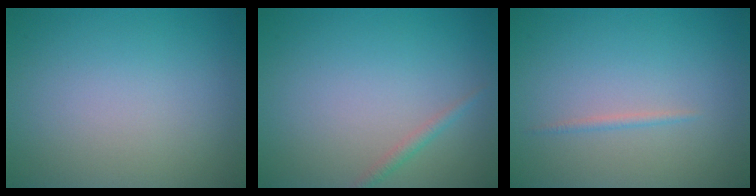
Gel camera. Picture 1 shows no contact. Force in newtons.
{"total": 1.0, "press": 1.0, "slide": 0.0}
{"total": 0.7, "press": 0.7, "slide": 0.1}